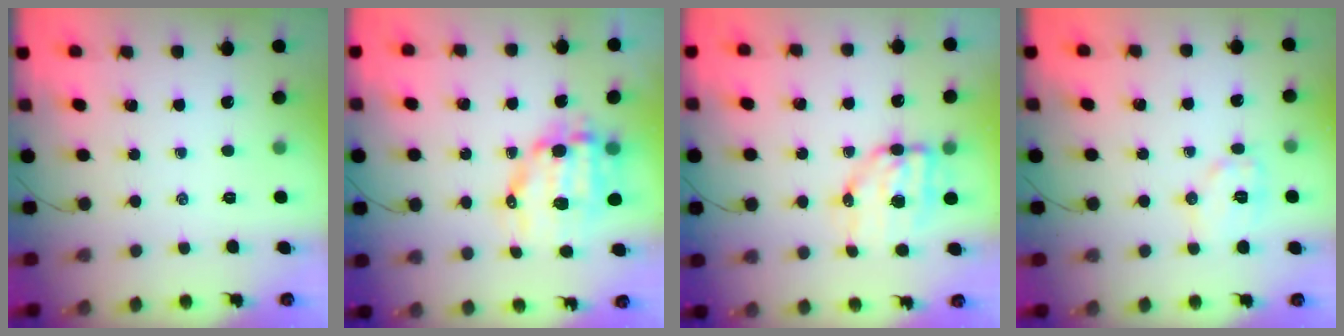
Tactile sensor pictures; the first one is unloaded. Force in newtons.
{"total": 11.7, "press": 11.4, "slide": 2.4}
{"total": 7.9, "press": 7.7, "slide": 1.4}
{"total": 8.5, "press": 8.5, "slide": 0.4}